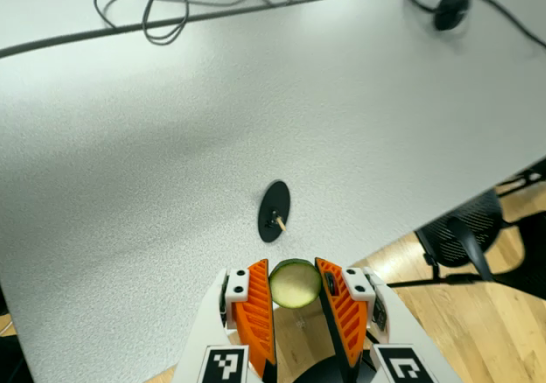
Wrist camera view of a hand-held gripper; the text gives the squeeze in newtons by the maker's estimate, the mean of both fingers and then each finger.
{"total": 8.9, "left": 8.9, "right": 9.0}